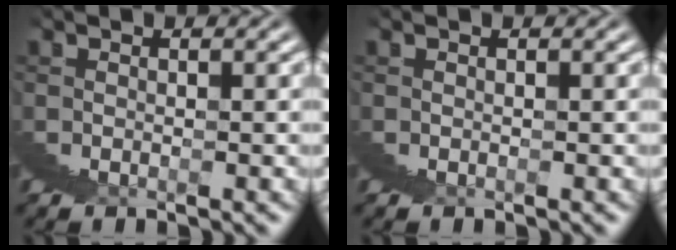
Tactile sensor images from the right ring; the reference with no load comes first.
{"total": 0.0}